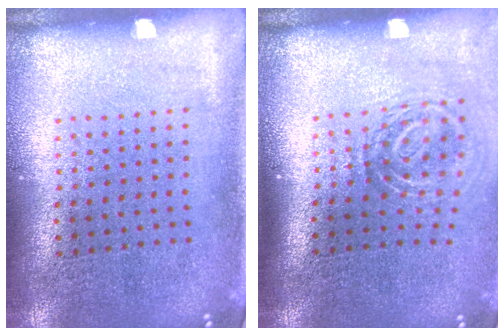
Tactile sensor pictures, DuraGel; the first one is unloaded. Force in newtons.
{"total": 1.8, "press": 1.2, "slide": 1.4}